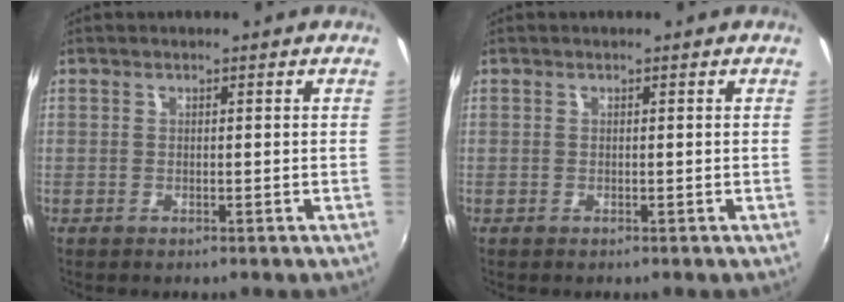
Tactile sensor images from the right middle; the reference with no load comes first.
{"total": 0.0}